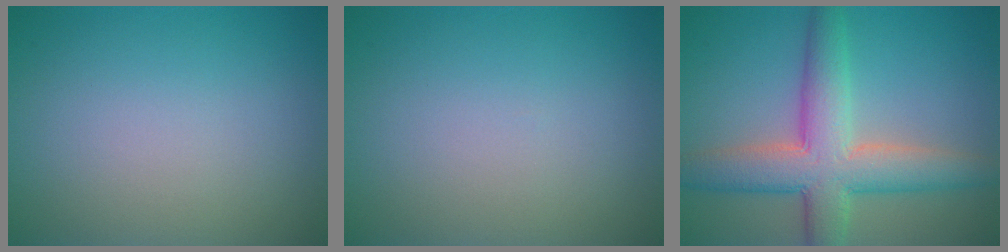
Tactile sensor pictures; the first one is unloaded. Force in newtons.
{"total": 0.0}
{"total": 7.5, "press": 7.5, "slide": 0.2}